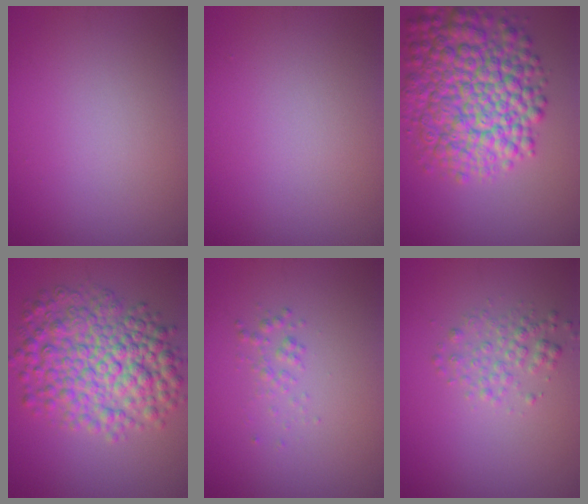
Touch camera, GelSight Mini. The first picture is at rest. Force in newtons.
{"total": 0.0}
{"total": 10.3, "press": 10.3, "slide": 0.2}
{"total": 8.4, "press": 8.4, "slide": 0.1}
{"total": 1.1, "press": 1.1, "slide": 0.1}
{"total": 2.1, "press": 2.1, "slide": 0.1}